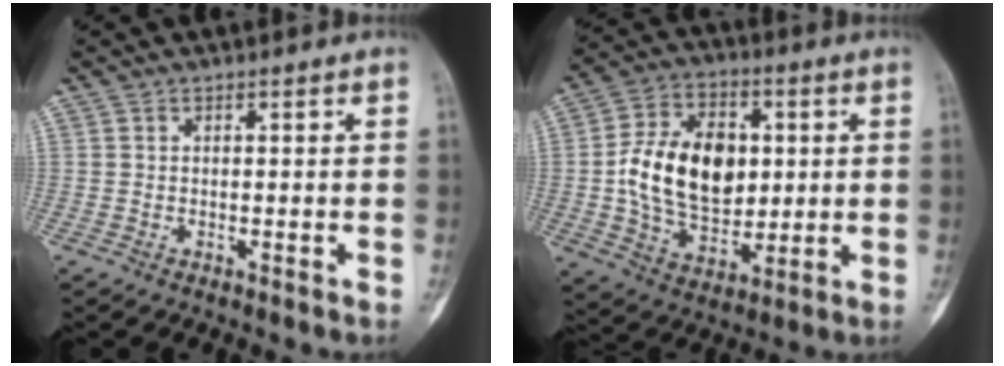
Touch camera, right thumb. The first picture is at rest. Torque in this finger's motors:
{"motor_torque": [1.52, 1.71, 1.06, -0.82, 0.38]}